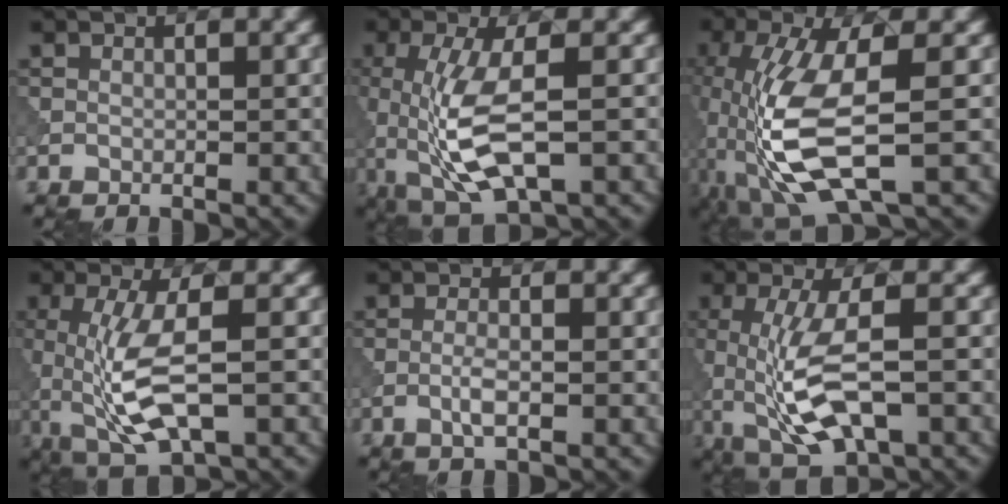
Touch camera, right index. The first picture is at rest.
{"total": 7.2, "force": [-1.0, 2.5, 6.6], "torque": [-0.148, -0.007, -0.016]}
{"total": 9.1, "force": [-2.6, 2.8, 8.3], "torque": [-0.195, -0.005, -0.050]}
{"total": 6.6, "force": [-0.7, 2.0, 6.3], "torque": [-0.137, -0.010, -0.008]}
{"total": 1.7, "force": [-0.5, 0.4, 1.6], "torque": [-0.036, 0.000, -0.013]}
{"total": 7.2, "force": [-1.1, 2.5, 6.7], "torque": [-0.145, -0.007, -0.019]}